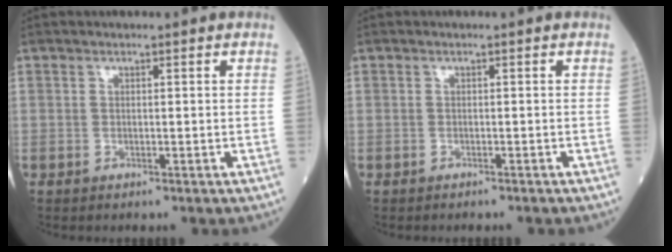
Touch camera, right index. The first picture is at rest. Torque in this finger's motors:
{"motor_torque": [-0.14, -0.08, -0.02, 0.01]}